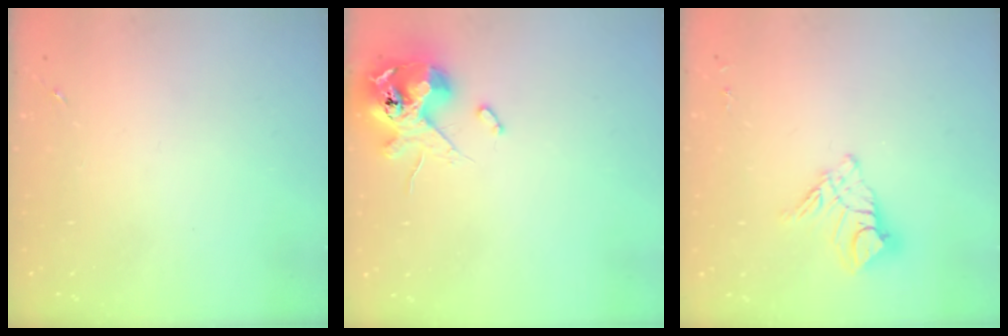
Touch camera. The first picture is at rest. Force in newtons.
{"total": 12.7, "press": 12.5, "slide": 2.1}
{"total": 11.3, "press": 11.3, "slide": 1.1}